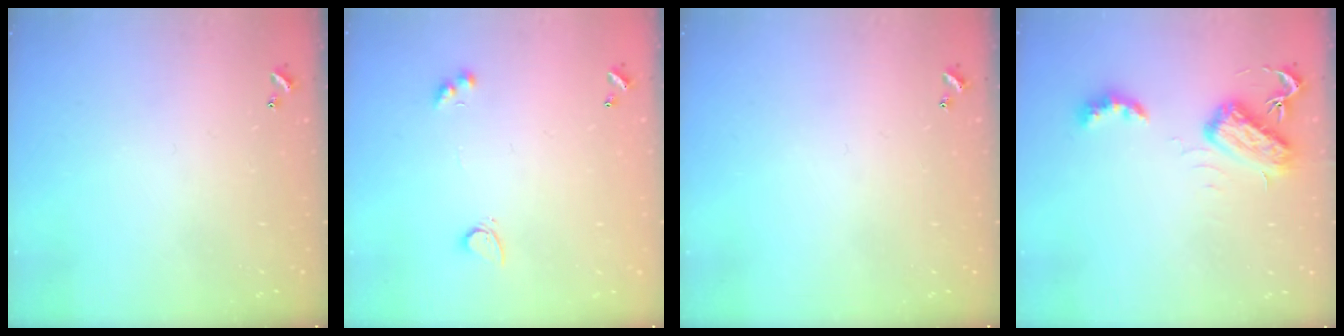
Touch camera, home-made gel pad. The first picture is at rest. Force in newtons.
{"total": 2.9, "press": 2.6, "slide": 1.3}
{"total": 0.0}
{"total": 6.1, "press": 6.0, "slide": 0.5}